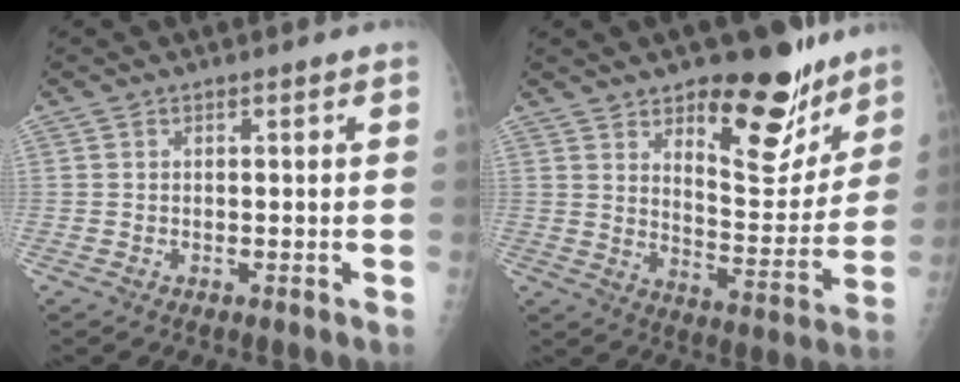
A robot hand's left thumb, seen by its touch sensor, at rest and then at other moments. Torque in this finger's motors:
{"motor_torque": [0.43, 0.62, 0.22, -0.07, 0.20]}